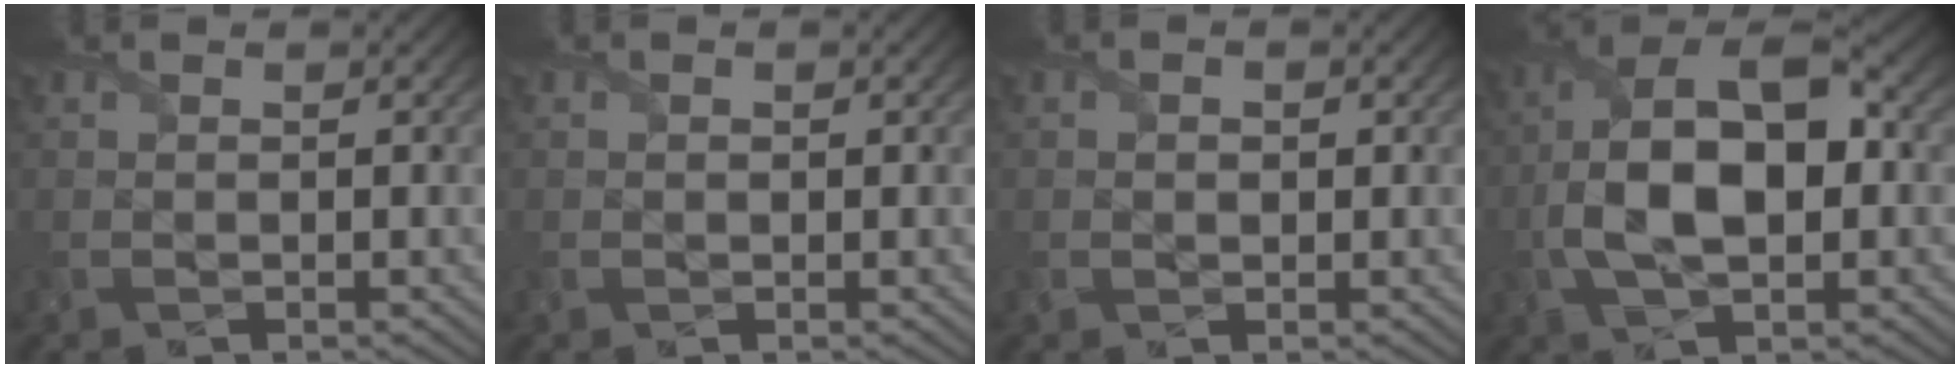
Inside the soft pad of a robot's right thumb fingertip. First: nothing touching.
{"total": 1.1, "force": [0.0, 0.9, 0.7], "torque": [-0.015, -0.004, 0.003]}
{"total": 1.7, "force": [0.1, 1.3, 1.2], "torque": [-0.026, -0.004, 0.005]}
{"total": 13.2, "force": [-0.7, 7.1, 11.2], "torque": [-0.223, 0.011, -0.018]}